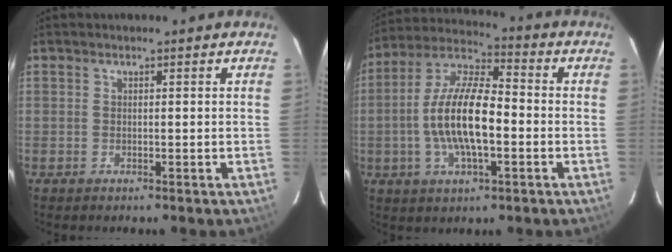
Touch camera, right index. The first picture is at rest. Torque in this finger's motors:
{"motor_torque": [1.43, -0.14, 1.05, 0.21]}